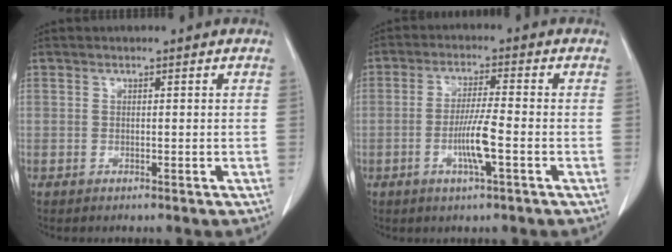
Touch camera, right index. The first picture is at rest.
{"total": 6.0, "force": [-2.0, -0.1, 5.6], "torque": [-0.110, -0.005, -0.038]}